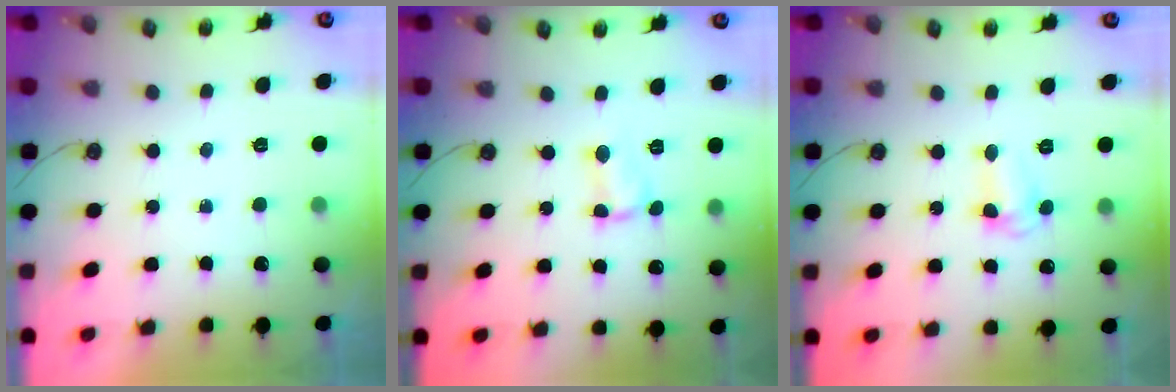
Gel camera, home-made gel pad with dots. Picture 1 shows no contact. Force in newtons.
{"total": 1.8, "press": 1.8, "slide": 0.3}
{"total": 3.9, "press": 3.9, "slide": 0.3}